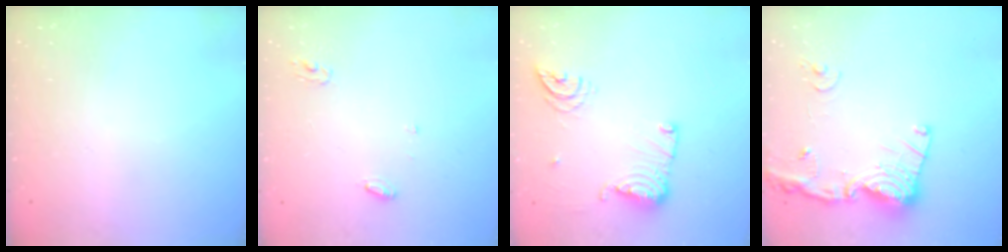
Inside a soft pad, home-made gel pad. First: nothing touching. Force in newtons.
{"total": 4.9, "press": 4.9, "slide": 0.3}
{"total": 12.2, "press": 12.1, "slide": 1.2}
{"total": 15.8, "press": 15.7, "slide": 1.8}